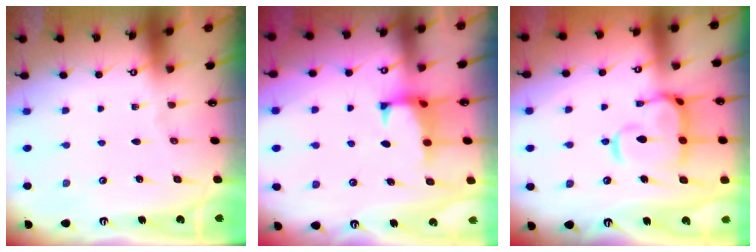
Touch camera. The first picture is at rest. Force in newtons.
{"total": 1.5, "press": 1.3, "slide": 0.7}
{"total": 12.2, "press": 12.1, "slide": 1.6}